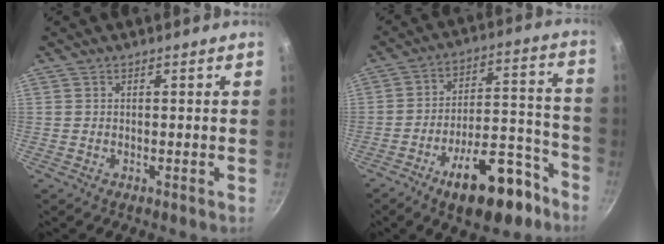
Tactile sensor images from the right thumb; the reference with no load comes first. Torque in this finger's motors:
{"motor_torque": [2.23, 1.36, 1.58, -1.14, 0.10]}